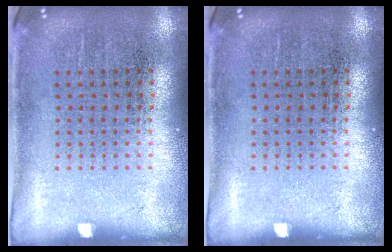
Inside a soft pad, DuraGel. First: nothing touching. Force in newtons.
{"total": 0.0}